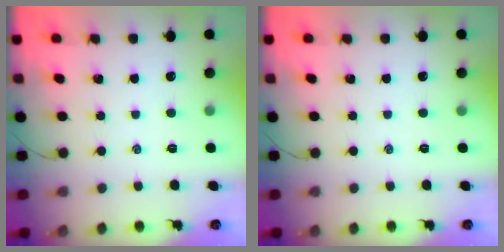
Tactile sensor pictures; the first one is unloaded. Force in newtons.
{"total": 0.0}